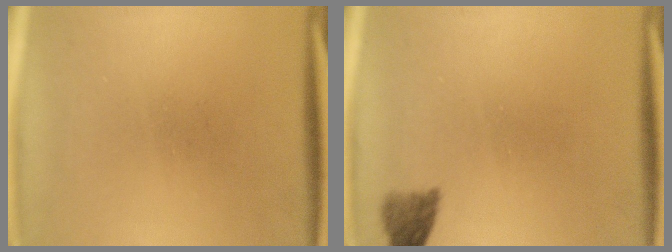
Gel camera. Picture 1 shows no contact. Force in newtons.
{"total": 2.5}